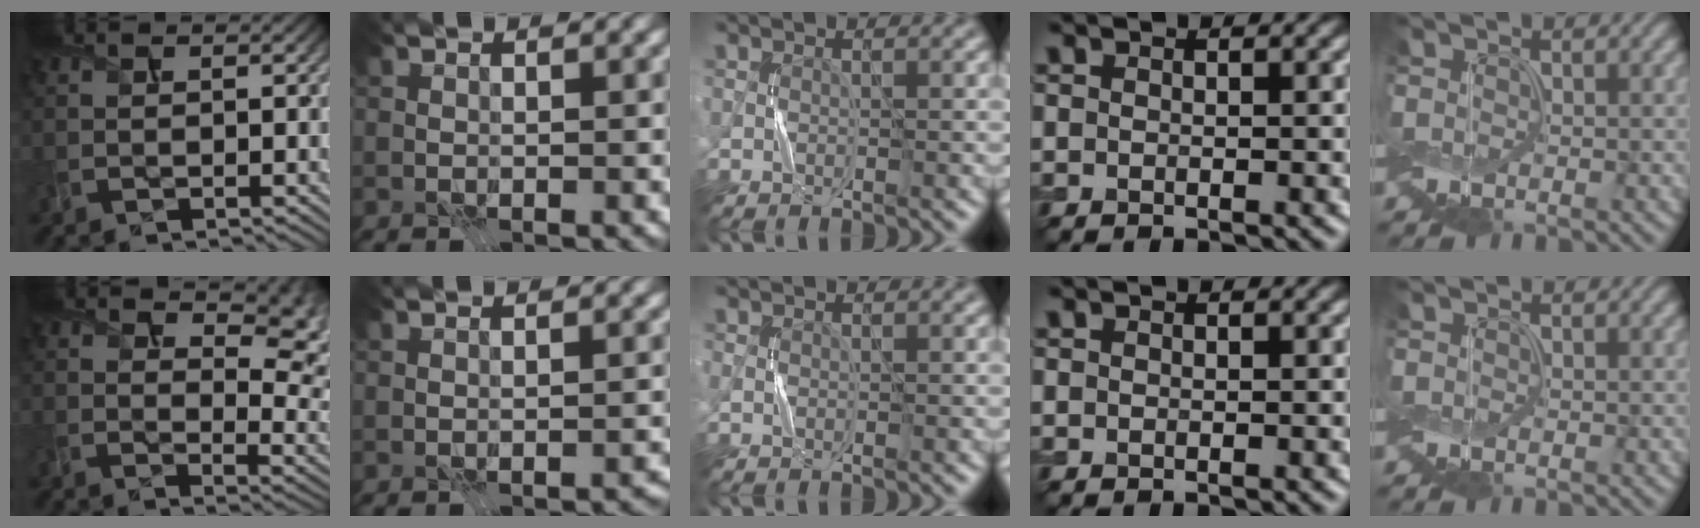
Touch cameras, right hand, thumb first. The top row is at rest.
{"thumb": {"total": 11.6, "force": [6.1, 5.6, 8.1], "torque": [-0.123, -0.008, 0.106]}, "index": {"total": 0.8, "force": [-0.6, 0.4, 0.4], "torque": [-0.002, -0.006, -0.004]}}